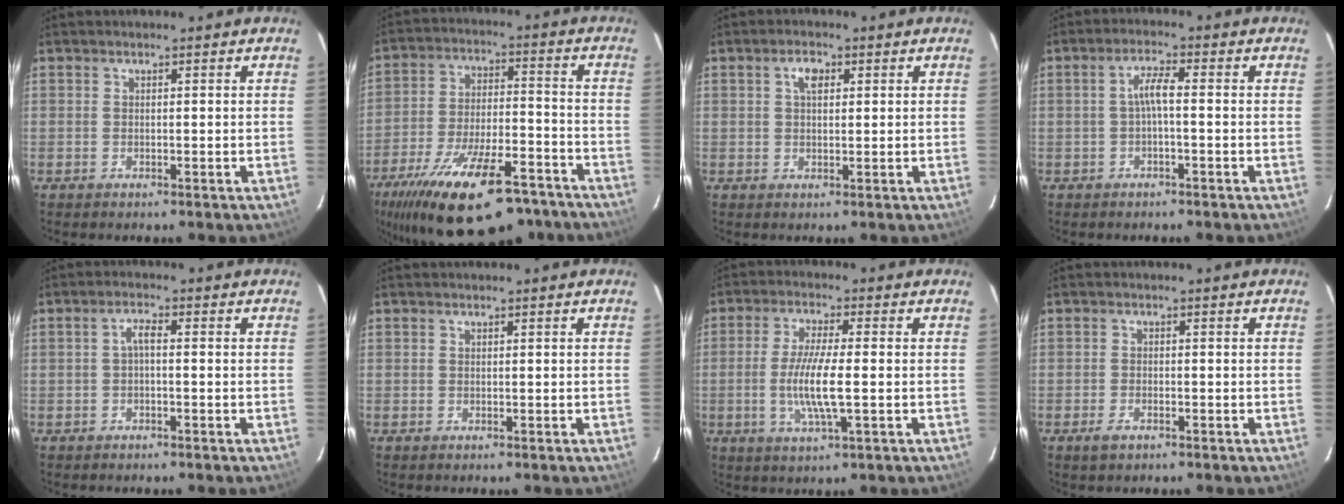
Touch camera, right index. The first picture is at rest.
{"total": 25.2, "force": [-17.9, 9.0, 15.3], "torque": [-0.278, -0.032, -0.262]}
{"total": 2.9, "force": [1.0, 1.6, 2.2], "torque": [-0.040, 0.010, 0.018]}
{"total": 3.1, "force": [-0.7, 0.4, 3.0], "torque": [-0.061, 0.009, -0.011]}
{"total": 2.0, "force": [-0.4, 0.5, 1.9], "torque": [-0.039, 0.009, -0.008]}
{"total": 0.0}
{"total": 8.4, "force": [-1.3, 0.9, 8.2], "torque": [-0.161, -0.007, -0.027]}
{"total": 2.2, "force": [-1.4, 1.0, 1.4], "torque": [-0.029, -0.003, -0.026]}